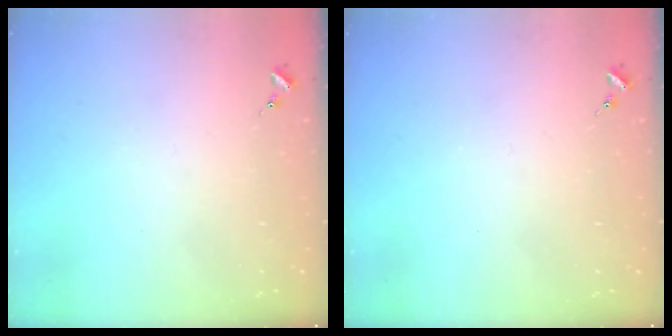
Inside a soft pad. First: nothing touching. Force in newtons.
{"total": 0.0}